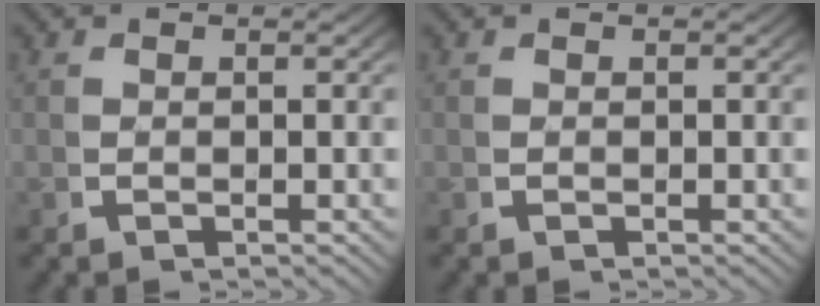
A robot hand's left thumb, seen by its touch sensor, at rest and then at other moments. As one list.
[{"total": 0.0}]